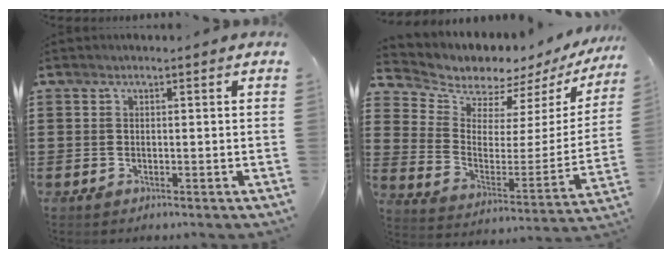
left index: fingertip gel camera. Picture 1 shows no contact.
{"total": 5.3, "force": [5.0, 1.5, -0.2], "torque": [-0.035, -0.051, 0.084]}